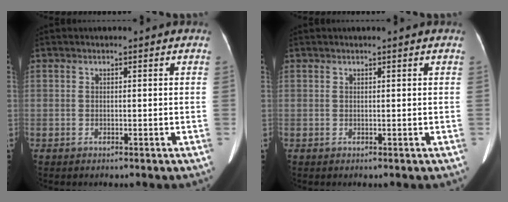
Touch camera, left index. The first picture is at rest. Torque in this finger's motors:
{"motor_torque": [-0.16, -0.17, 0.07, -0.01]}